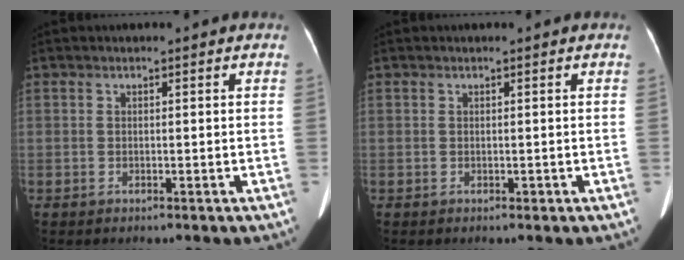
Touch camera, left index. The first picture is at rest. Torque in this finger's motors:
{"motor_torque": [0.25, 0.14, 0.04, 0.02]}